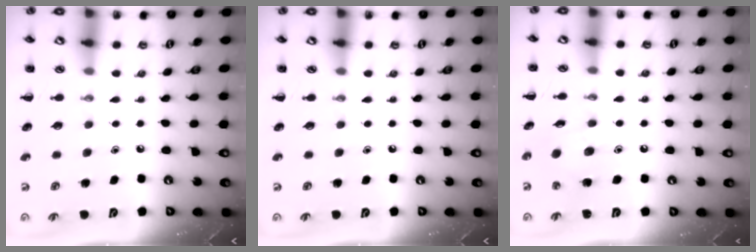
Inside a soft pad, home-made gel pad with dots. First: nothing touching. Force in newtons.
{"total": 0.0}
{"total": 6.5, "press": 6.5, "slide": 0.8}